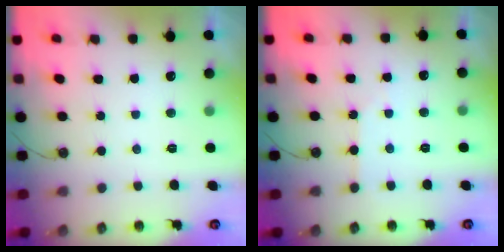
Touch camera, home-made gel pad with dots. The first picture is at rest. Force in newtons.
{"total": 2.6, "press": 2.6, "slide": 0.5}